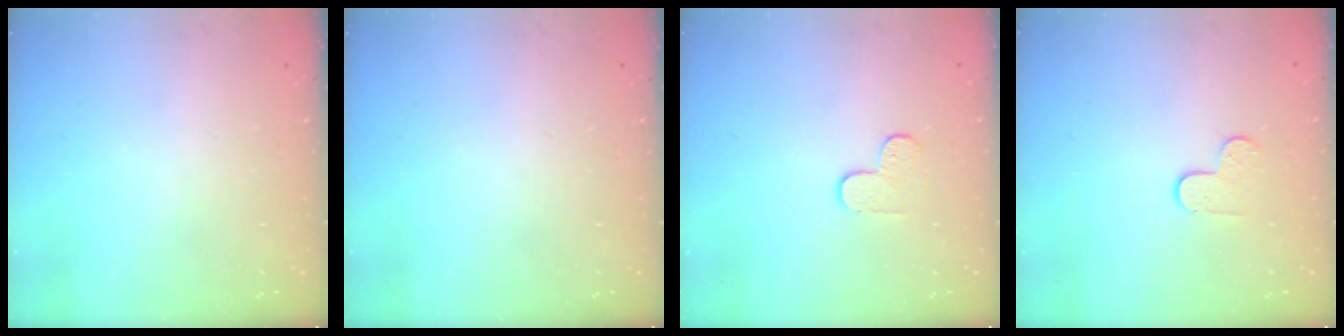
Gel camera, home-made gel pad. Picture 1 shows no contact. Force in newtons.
{"total": 0.0}
{"total": 4.3, "press": 4.3, "slide": 0.5}
{"total": 5.3, "press": 5.3, "slide": 0.4}